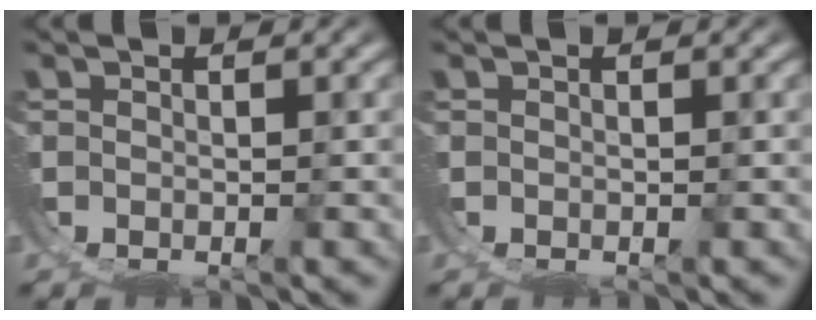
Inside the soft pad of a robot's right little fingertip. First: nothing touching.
{"total": 0.0}